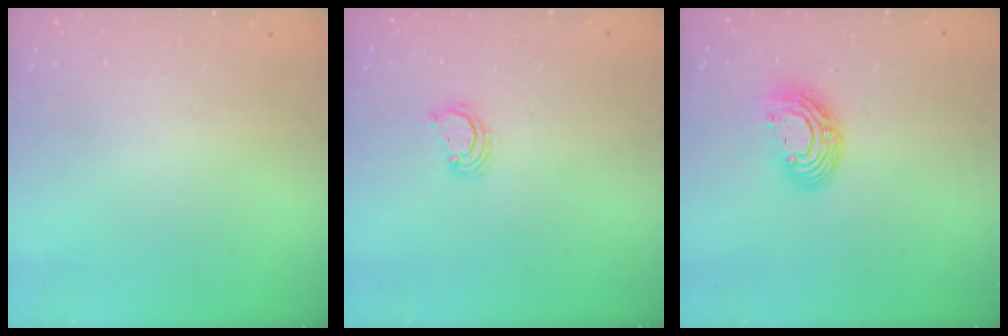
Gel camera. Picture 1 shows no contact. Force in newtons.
{"total": 2.3, "press": 2.3, "slide": 0.2}
{"total": 11.4, "press": 11.4, "slide": 0.8}